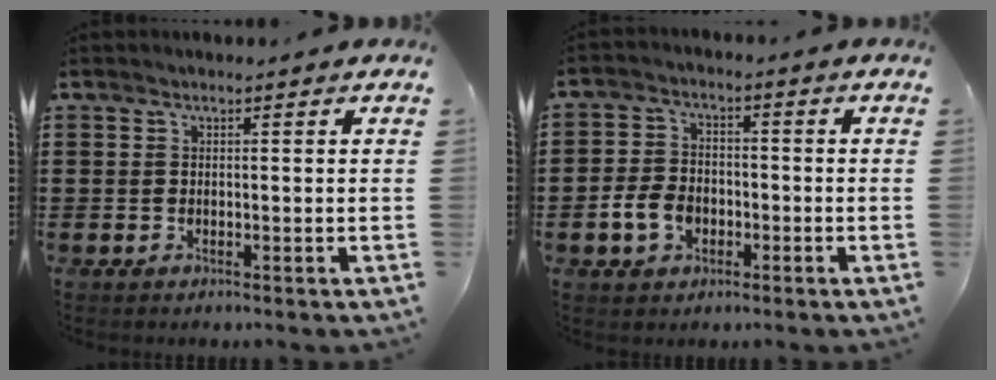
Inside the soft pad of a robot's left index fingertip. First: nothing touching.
{"total": 5.3, "force": [-2.0, 3.8, 3.2], "torque": [-0.079, 0.003, -0.041]}